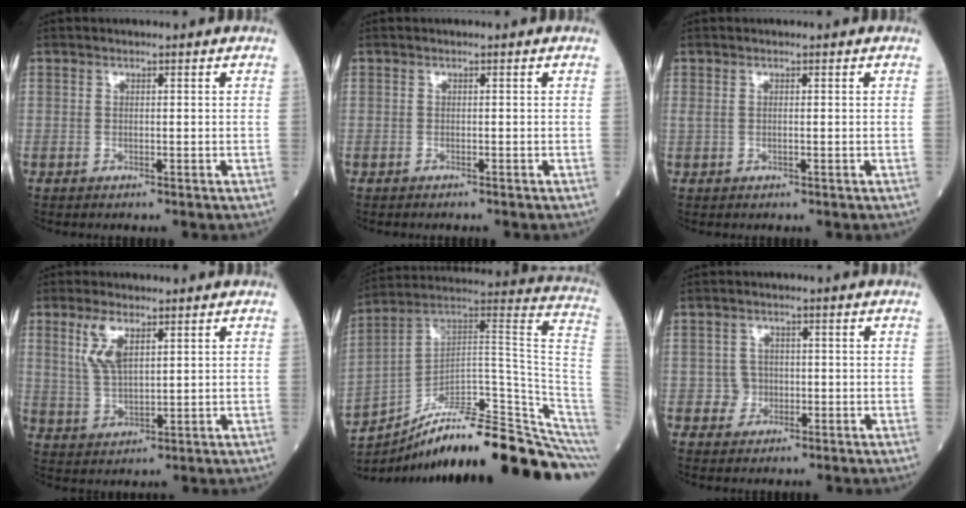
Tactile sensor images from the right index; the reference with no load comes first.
{"total": 0.9, "force": [-0.8, 0.1, 0.3], "torque": [-0.004, -0.001, -0.012]}
{"total": 0.7, "force": [0.4, 0.2, 0.6], "torque": [-0.028, 0.011, 0.015]}
{"total": 5.7, "force": [2.8, 1.9, 4.5], "torque": [-0.104, 0.004, 0.067]}
{"total": 23.7, "force": [-18.4, 0.9, 14.9], "torque": [-0.116, 0.064, -0.282]}
{"total": 2.2, "force": [-0.4, 2.2, -0.1], "torque": [0.008, 0.011, -0.005]}